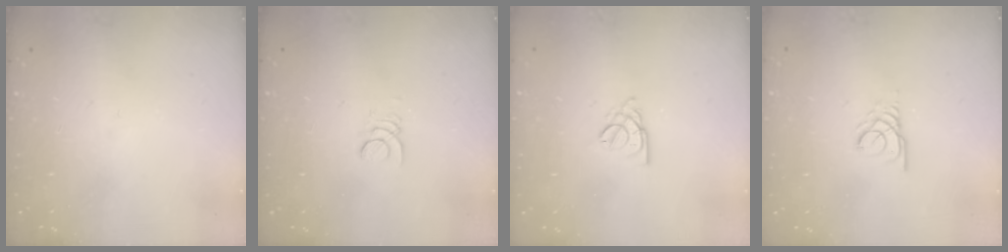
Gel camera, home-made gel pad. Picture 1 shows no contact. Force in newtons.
{"total": 1.3, "press": 1.3, "slide": 0.1}
{"total": 2.3, "press": 2.3, "slide": 0.5}
{"total": 2.2, "press": 2.2, "slide": 0.2}